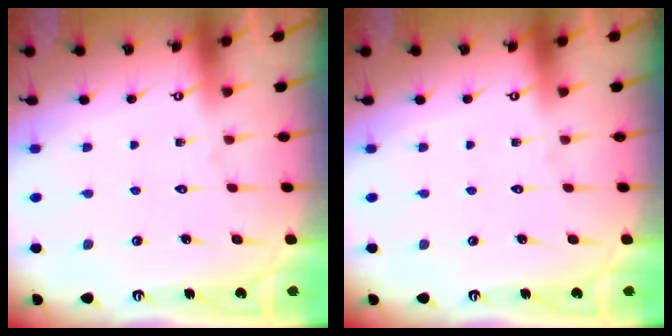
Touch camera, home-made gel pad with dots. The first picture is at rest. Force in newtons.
{"total": 0.0}